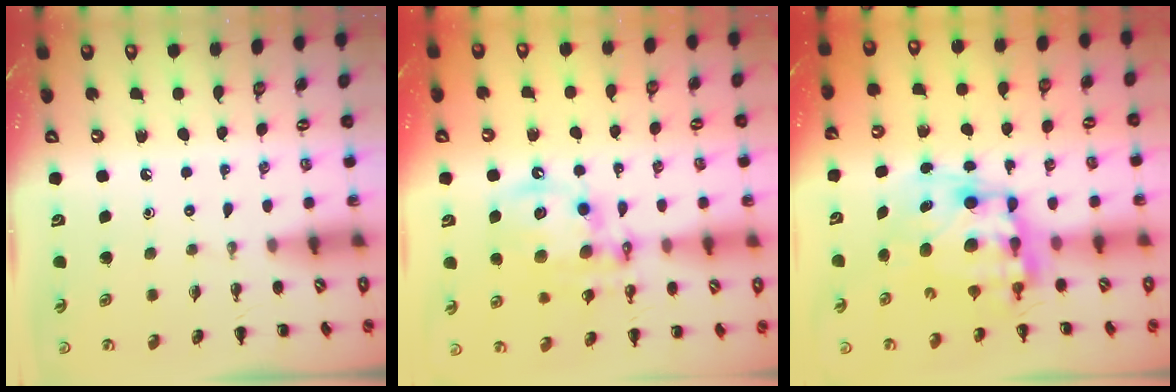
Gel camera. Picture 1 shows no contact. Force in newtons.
{"total": 13.9, "press": 13.5, "slide": 3.3}
{"total": 11.4, "press": 11.0, "slide": 2.9}